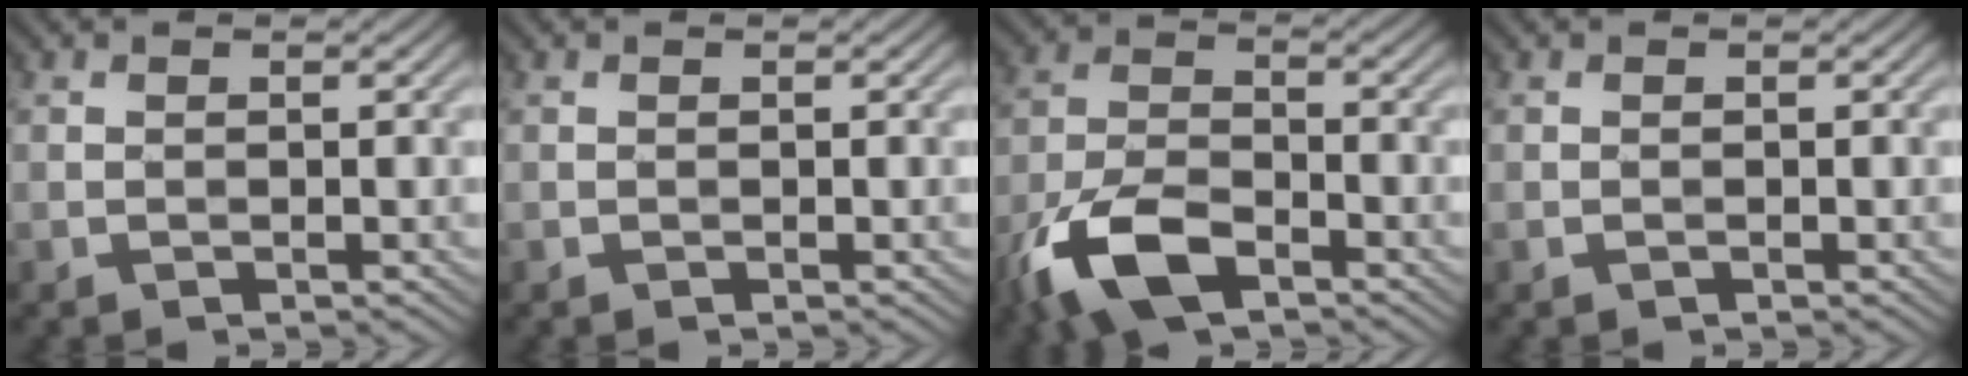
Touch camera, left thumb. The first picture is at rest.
{"total": 0.0}
{"total": 9.8, "force": [-6.0, 4.2, 6.6], "torque": [-0.145, -0.007, -0.129]}
{"total": 0.0}